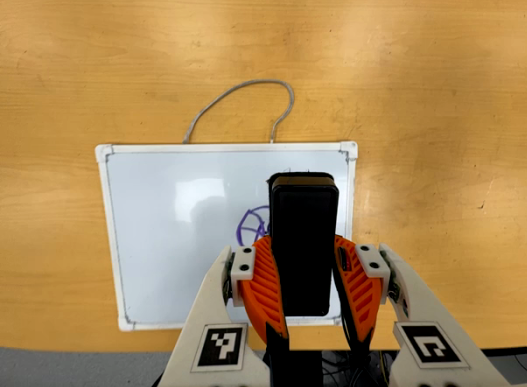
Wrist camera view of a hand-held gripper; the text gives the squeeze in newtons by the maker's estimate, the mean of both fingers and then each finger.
{"total": 11.2, "left": 8.5, "right": 13.9}